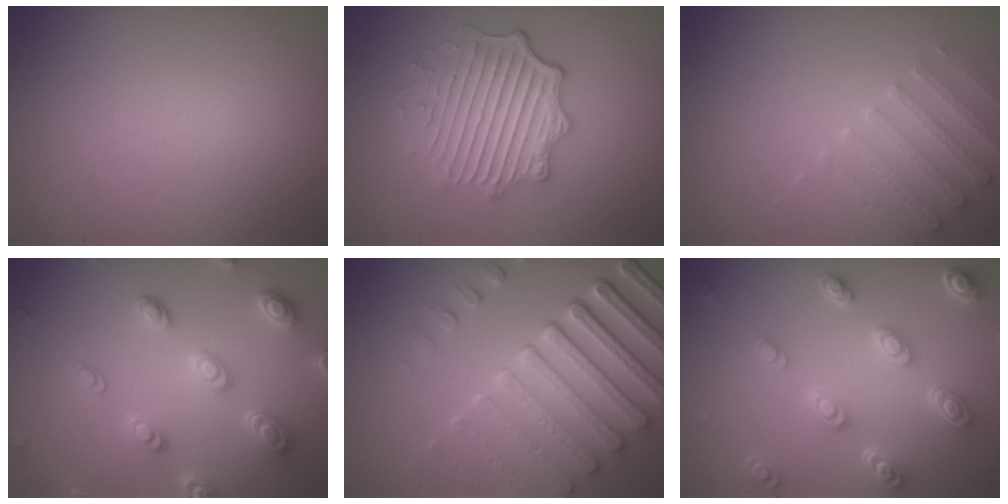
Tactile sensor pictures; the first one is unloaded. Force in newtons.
{"total": 5.2, "press": 4.3, "slide": 2.9}
{"total": 2.6, "press": 2.6, "slide": 0.6}
{"total": 4.6, "press": 3.7, "slide": 2.8}
{"total": 8.0, "press": 5.8, "slide": 5.5}
{"total": 4.7, "press": 3.7, "slide": 2.9}